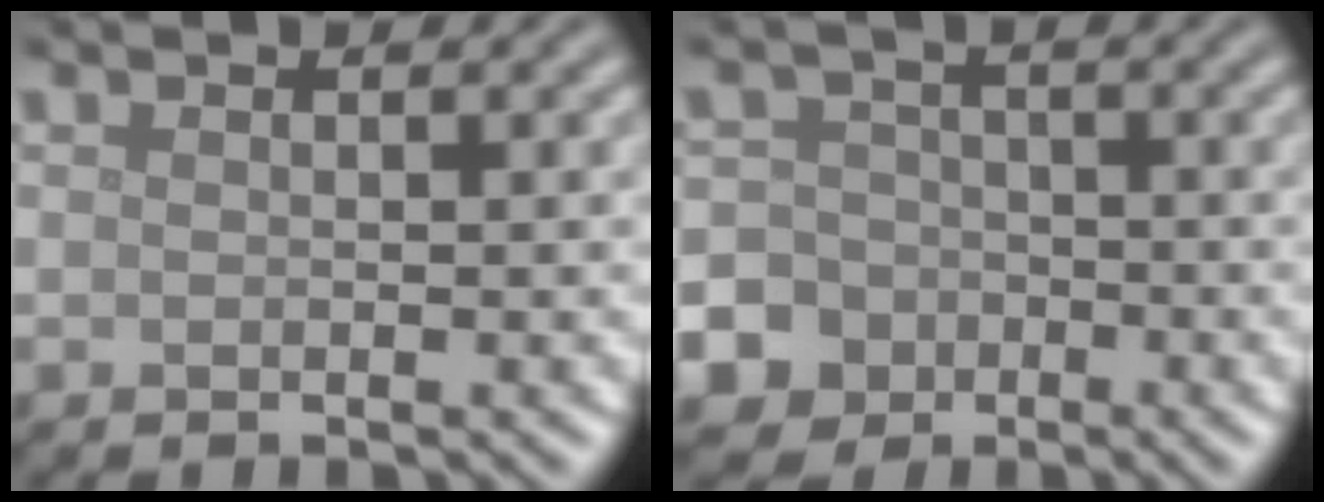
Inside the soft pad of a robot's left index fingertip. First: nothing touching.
{"total": 9.9, "force": [-4.8, 8.4, 1.7], "torque": [-0.047, -0.026, -0.111]}